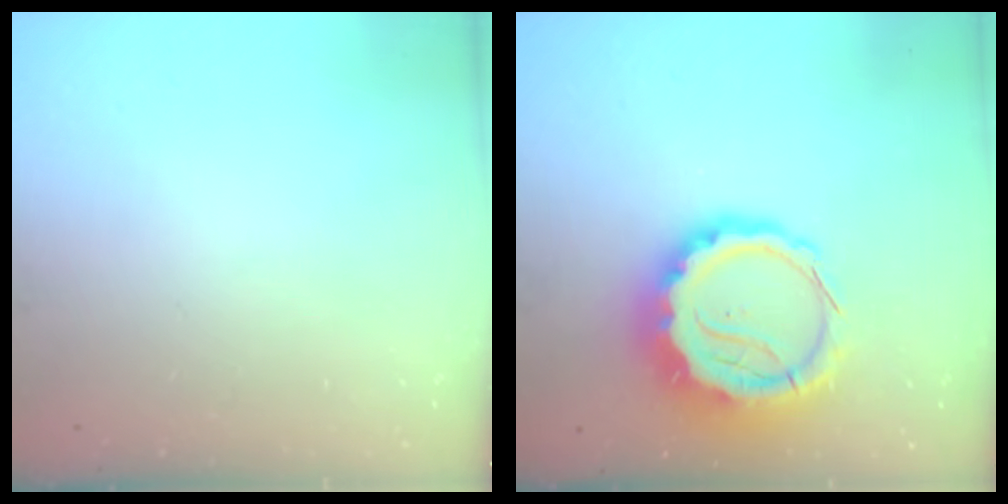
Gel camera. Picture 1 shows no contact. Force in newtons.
{"total": 13.8, "press": 13.4, "slide": 3.0}